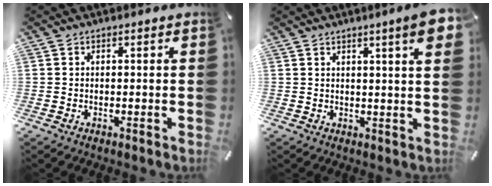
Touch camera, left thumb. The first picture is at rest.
{"total": 7.4, "force": [3.5, 0.5, 6.5], "torque": [-0.102, -0.011, 0.054]}